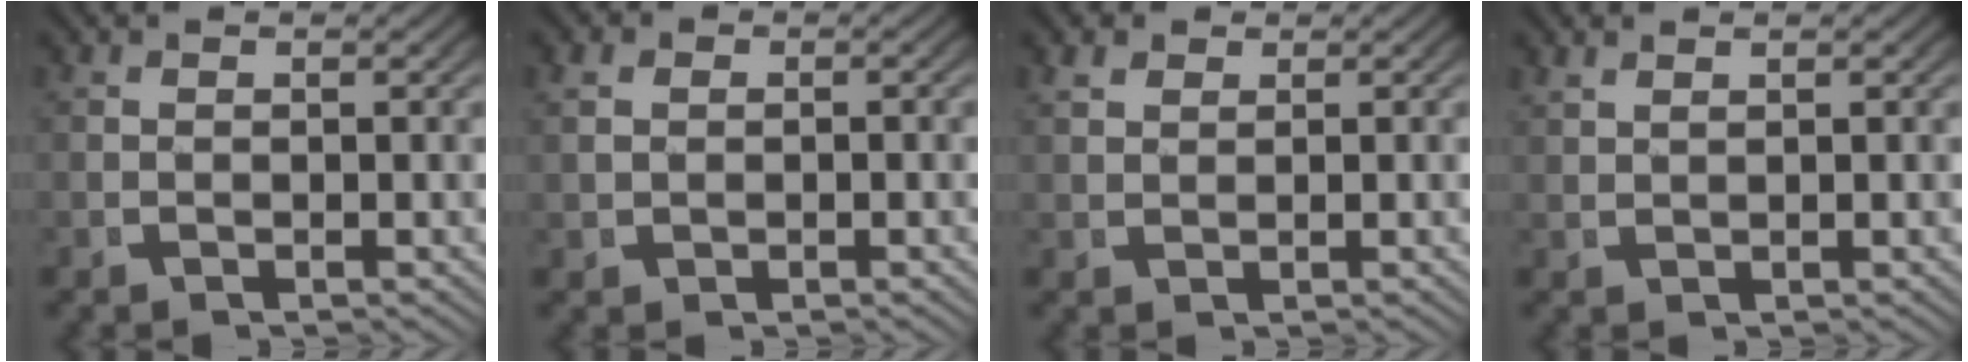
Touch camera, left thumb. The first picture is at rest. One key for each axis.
{"total": 2.1, "fx": 0.3, "fy": 1.8, "fz": 1.0, "tx": -0.027, "ty": -0.008, "tz": 0.009}
{"total": 1.7, "fx": 1.4, "fy": 0.7, "fz": 0.6, "tx": -0.005, "ty": 0.001, "tz": 0.032}
{"total": 1.2, "fx": 1.1, "fy": -0.2, "fz": 0.3, "tx": -0.006, "ty": 0.004, "tz": 0.028}